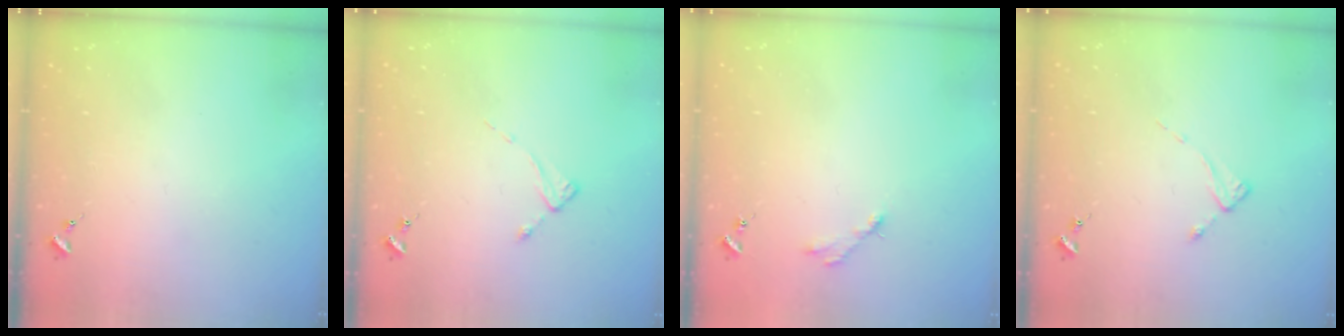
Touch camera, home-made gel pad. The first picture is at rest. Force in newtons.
{"total": 2.0, "press": 2.0, "slide": 0.3}
{"total": 2.8, "press": 2.8, "slide": 0.4}
{"total": 2.0, "press": 2.0, "slide": 0.3}